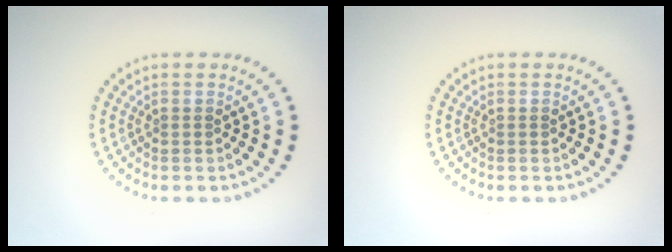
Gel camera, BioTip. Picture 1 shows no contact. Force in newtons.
{"total": 0.0}